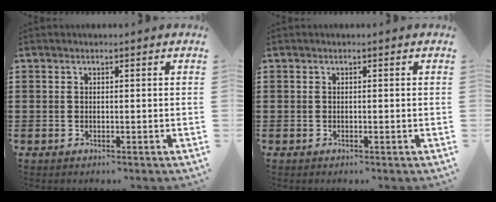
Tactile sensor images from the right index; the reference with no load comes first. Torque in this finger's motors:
{"motor_torque": [0.22, 0.29, 0.00, 0.00]}